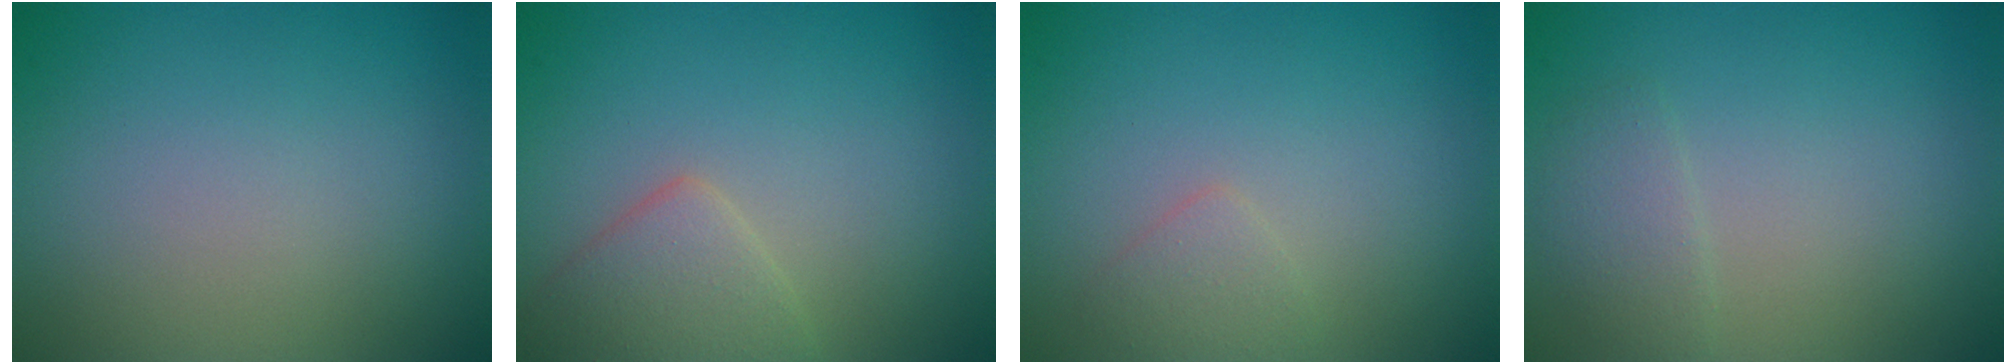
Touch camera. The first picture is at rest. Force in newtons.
{"total": 3.1, "press": 3.1, "slide": 0.1}
{"total": 1.2, "press": 1.2, "slide": 0.0}
{"total": 1.5, "press": 1.5, "slide": 0.0}